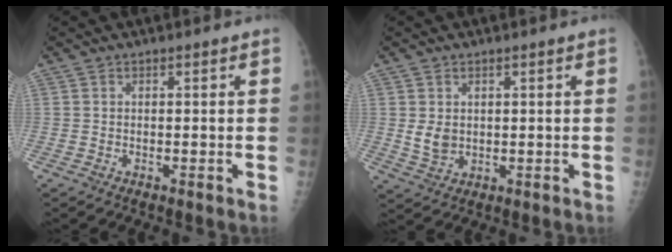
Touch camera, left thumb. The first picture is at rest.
{"total": 3.7, "force": [0.6, 2.9, 2.3], "torque": [-0.033, -0.010, 0.021]}